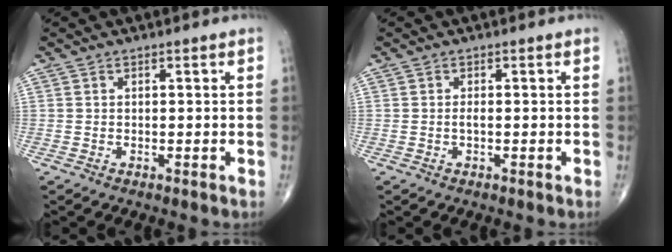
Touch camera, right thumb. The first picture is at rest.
{"total": 0.7, "force": [-0.1, 0.2, 0.7], "torque": [-0.016, -0.001, -0.003]}